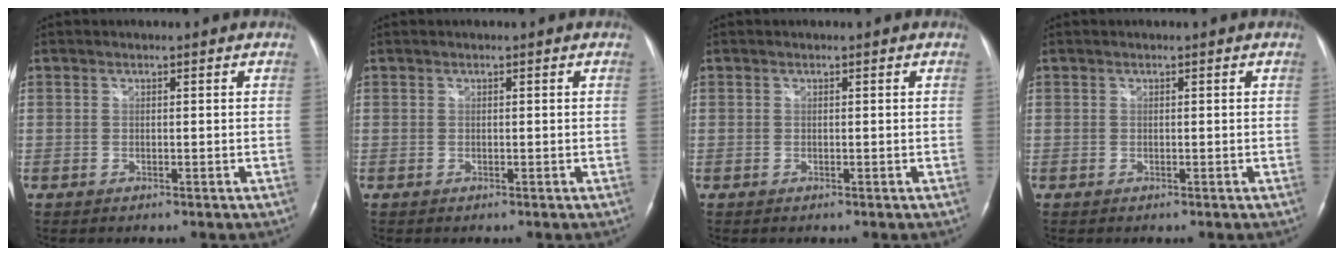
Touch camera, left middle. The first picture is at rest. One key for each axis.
{"total": 0.0}
{"total": 0.0}
{"total": 0.0}